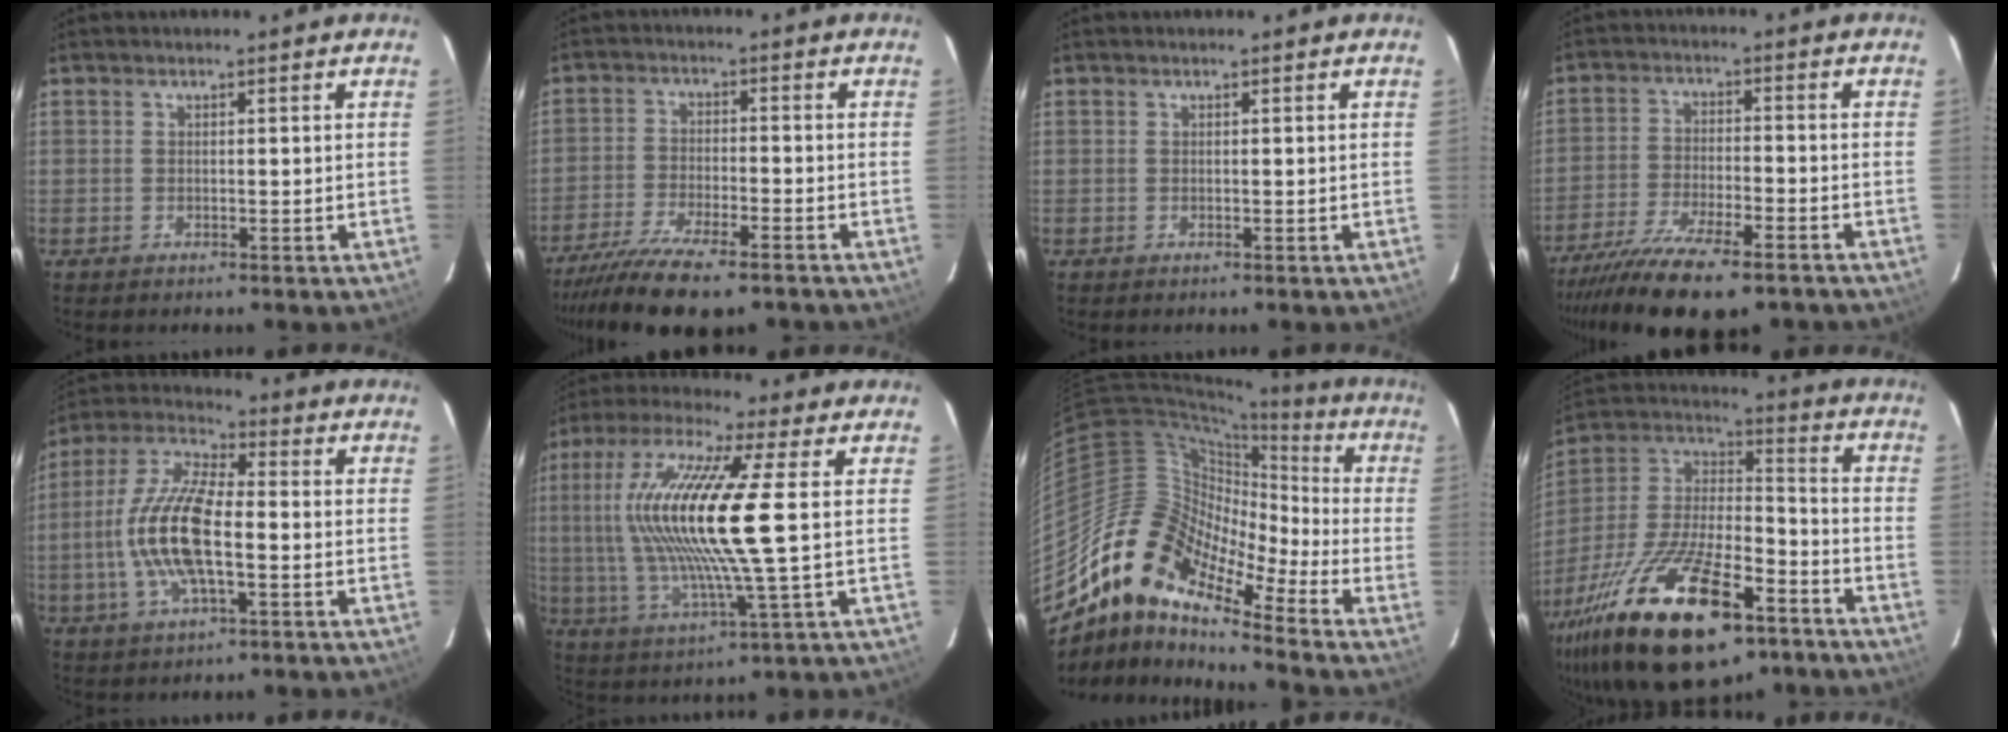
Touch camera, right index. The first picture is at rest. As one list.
[{"total": 14.2, "force": [-11.4, 3.2, 7.8], "torque": [-0.173, -0.038, -0.198]}, {"total": 0.0}, {"total": 17.3, "force": [-13.6, 4.3, 9.8], "torque": [-0.201, -0.044, -0.226]}, {"total": 14.7, "force": [-2.5, 5.2, 13.5], "torque": [-0.282, 0.002, -0.056]}, {"total": 19.6, "force": [2.0, 1.9, 19.4], "torque": [-0.376, 0.003, 0.037]}, {"total": 14.5, "force": [-10.5, 4.8, 8.7], "torque": [-0.123, 0.006, -0.220]}, {"total": 30.7, "force": [-17.9, 12.1, 21.8], "torque": [-0.423, -0.027, -0.292]}]